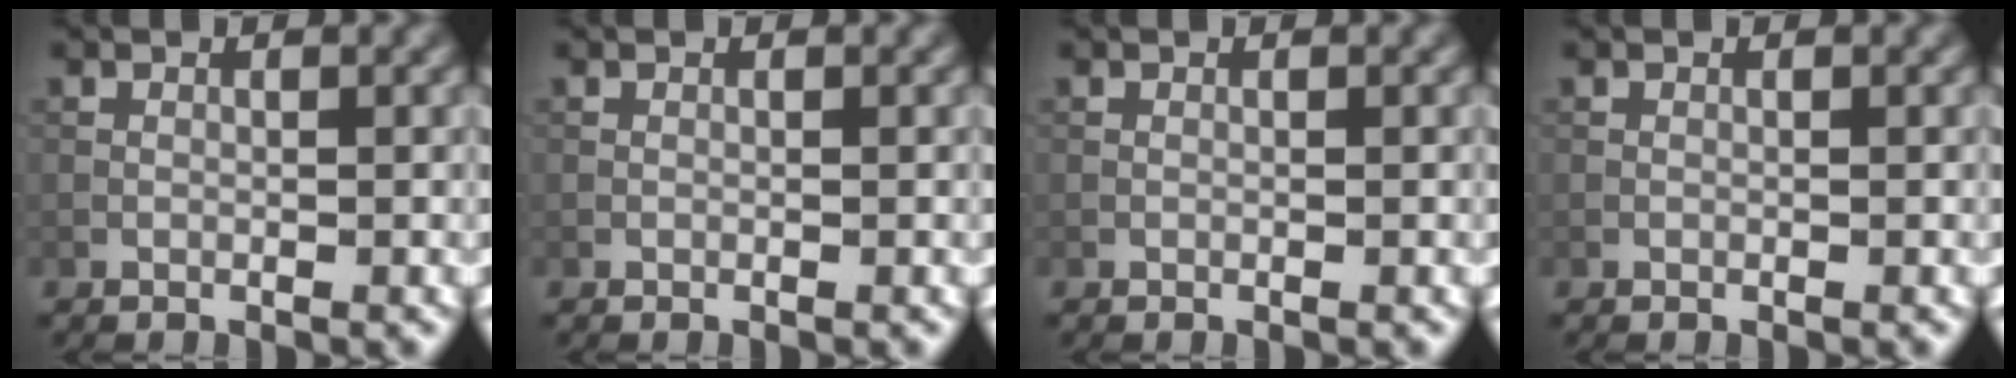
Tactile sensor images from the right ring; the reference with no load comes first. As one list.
[{"total": 0.0}, {"total": 0.0}, {"total": 0.0}]